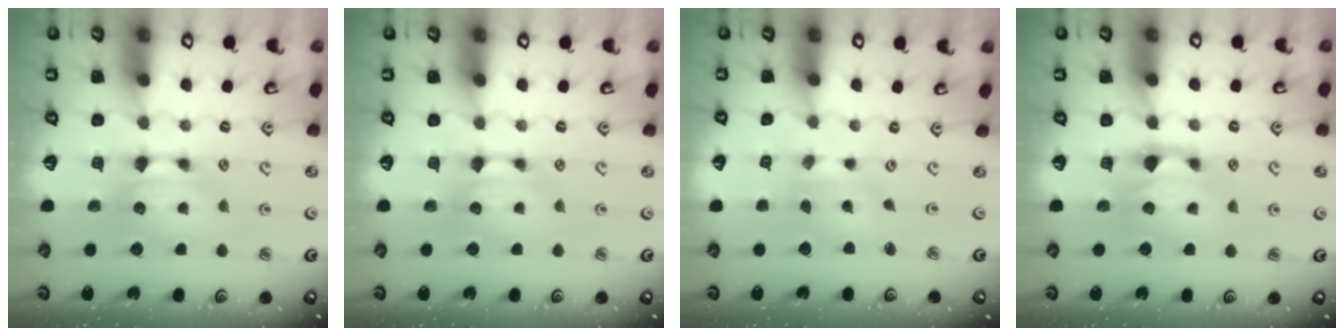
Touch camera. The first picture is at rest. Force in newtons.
{"total": 0.0}
{"total": 1.7, "press": 1.3, "slide": 1.1}
{"total": 1.2, "press": 0.4, "slide": 1.2}